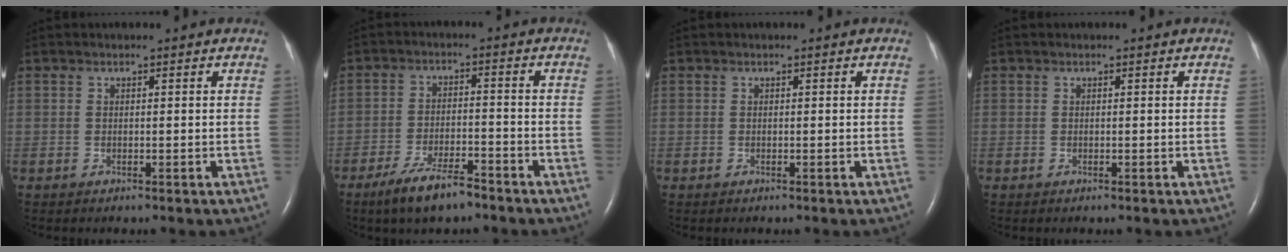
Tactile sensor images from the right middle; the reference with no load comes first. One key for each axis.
{"total": 7.2, "fx": -5.4, "fy": 1.7, "fz": 4.4, "tx": -0.089, "ty": -0.008, "tz": -0.094}
{"total": 0.0}
{"total": 0.0}